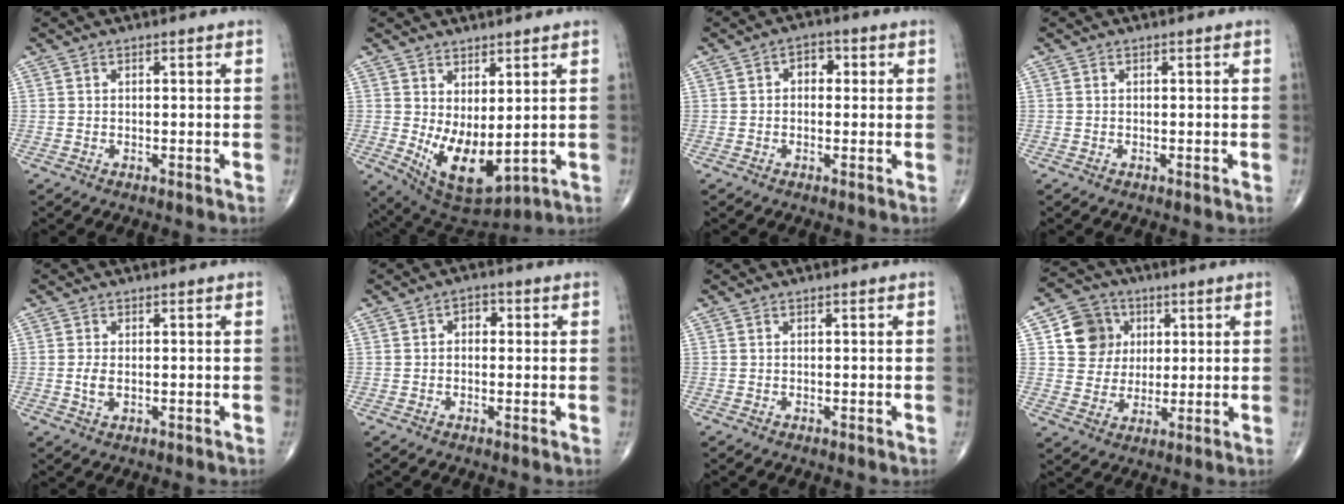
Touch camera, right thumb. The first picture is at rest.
{"total": 10.7, "force": [0.2, 5.1, 9.4], "torque": [-0.149, -0.024, 0.029]}
{"total": 3.4, "force": [0.5, 2.4, 2.4], "torque": [-0.012, 0.011, -0.001]}
{"total": 0.0}
{"total": 2.3, "force": [-0.1, 1.3, 1.9], "torque": [-0.043, -0.005, -0.003]}
{"total": 2.7, "force": [0.4, 1.9, 1.8], "torque": [-0.009, 0.011, -0.003]}
{"total": 0.0}
{"total": 9.8, "force": [2.8, 8.9, 3.2], "torque": [-0.017, -0.005, 0.047]}